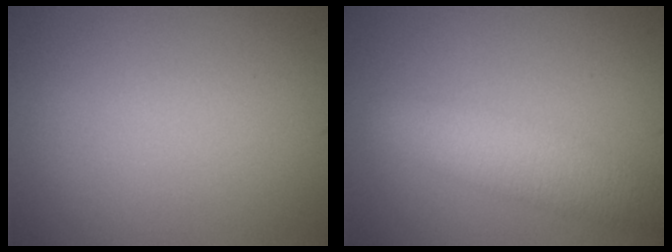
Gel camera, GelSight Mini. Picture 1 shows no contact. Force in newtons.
{"total": 4.7, "press": 4.6, "slide": 0.3}